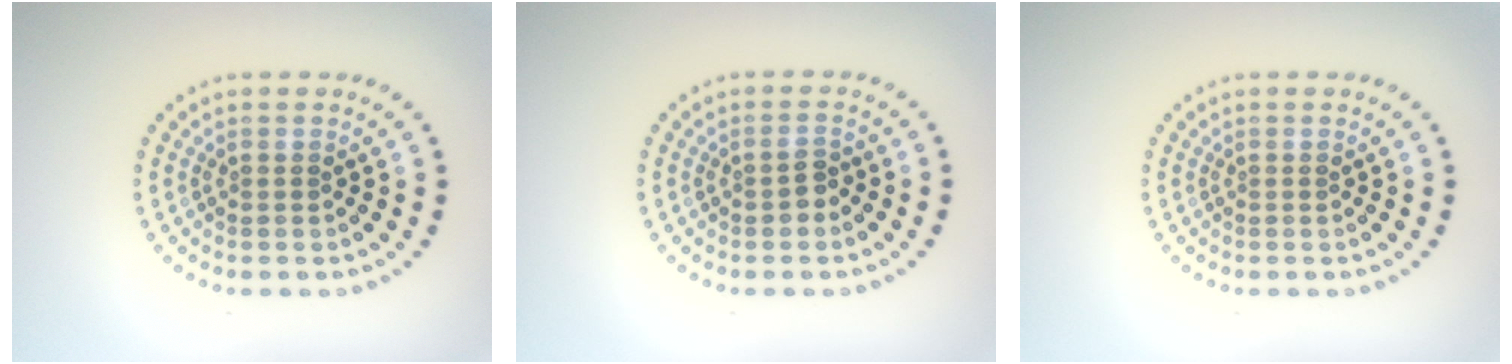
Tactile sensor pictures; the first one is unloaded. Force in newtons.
{"total": 1.3, "press": 1.3, "slide": 0.3}
{"total": 0.0}